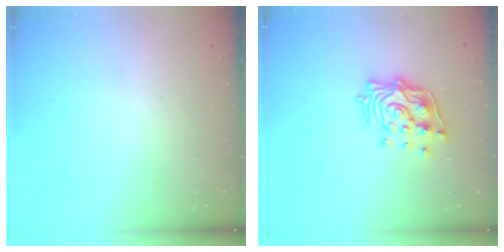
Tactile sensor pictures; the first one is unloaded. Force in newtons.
{"total": 15.1, "press": 15.0, "slide": 1.8}